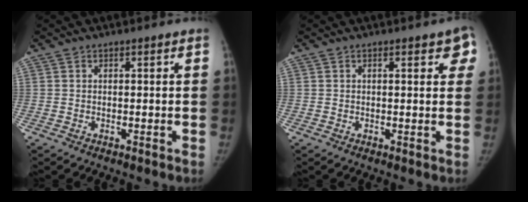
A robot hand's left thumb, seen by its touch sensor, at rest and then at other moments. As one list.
[{"total": 4.9, "force": [2.2, 1.9, 4.0], "torque": [-0.025, -0.004, 0.019]}]